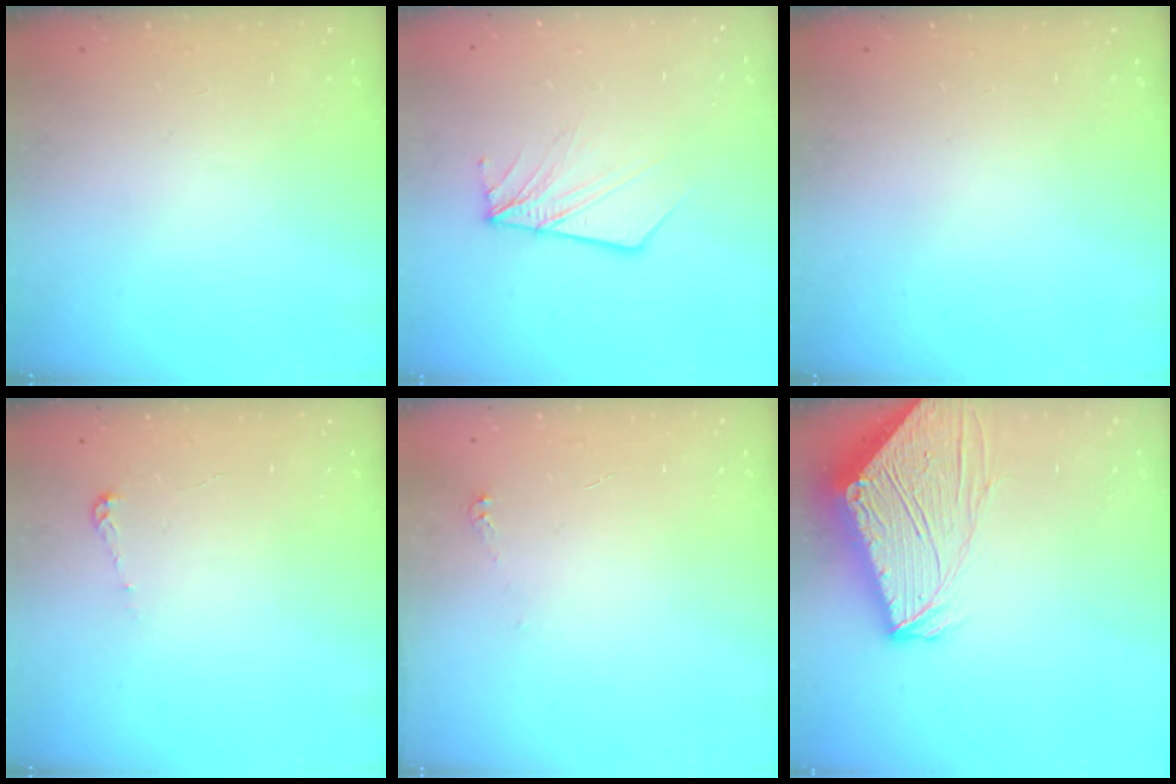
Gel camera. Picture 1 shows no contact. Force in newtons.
{"total": 9.3, "press": 9.2, "slide": 1.3}
{"total": 0.0}
{"total": 3.9, "press": 3.9, "slide": 0.3}
{"total": 2.5, "press": 2.5, "slide": 0.3}
{"total": 13.1, "press": 13.0, "slide": 1.8}